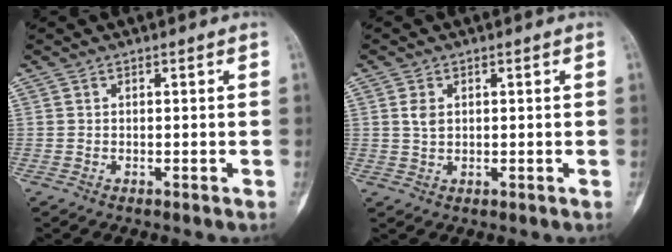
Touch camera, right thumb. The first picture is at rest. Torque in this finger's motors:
{"motor_torque": [-0.22, 0.15, 0.37, 0.03, 0.00]}